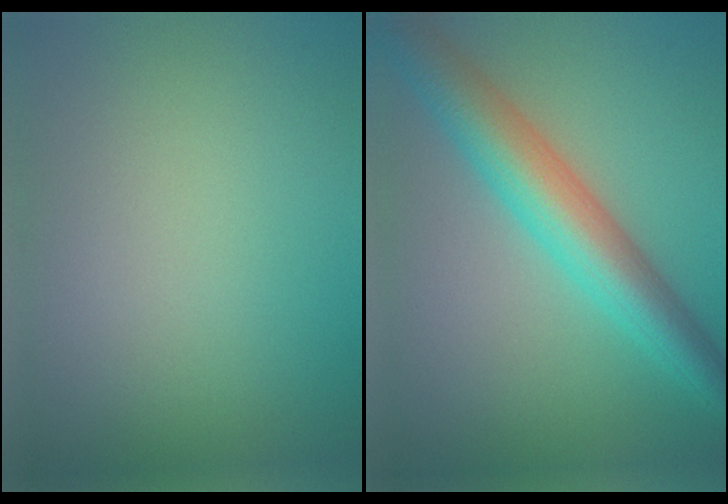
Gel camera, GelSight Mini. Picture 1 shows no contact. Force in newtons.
{"total": 7.2, "press": 7.2, "slide": 0.1}